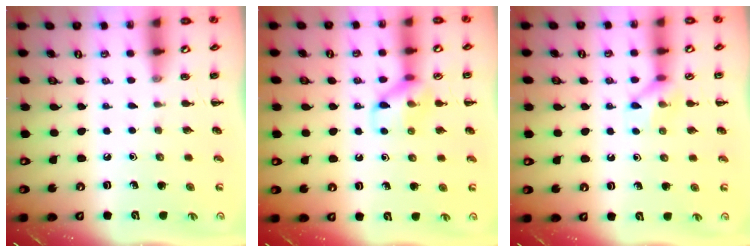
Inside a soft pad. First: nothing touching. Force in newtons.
{"total": 10.0, "press": 10.0, "slide": 0.6}
{"total": 7.9, "press": 7.9, "slide": 0.4}